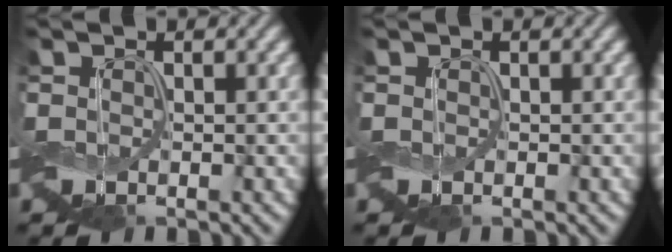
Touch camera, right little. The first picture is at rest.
{"total": 0.0}